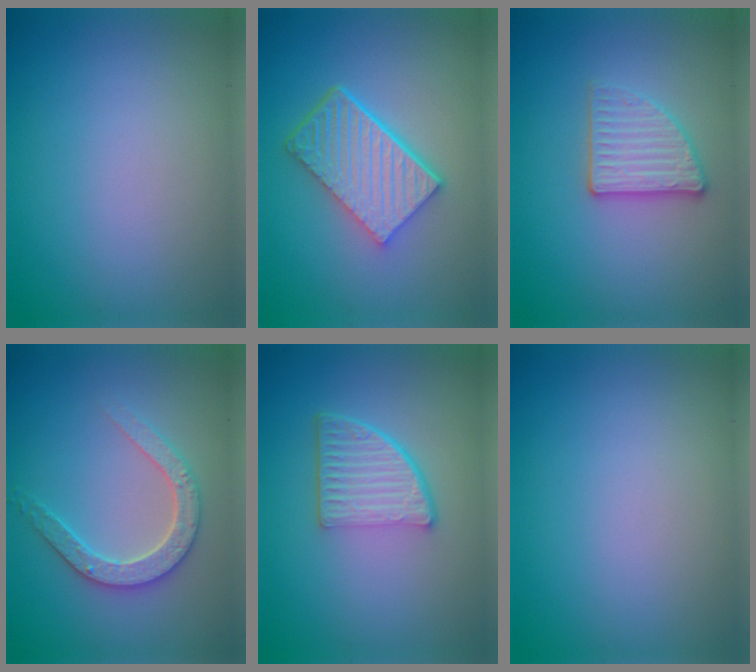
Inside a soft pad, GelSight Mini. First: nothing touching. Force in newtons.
{"total": 6.6, "press": 4.5, "slide": 4.9}
{"total": 2.9, "press": 2.7, "slide": 1.1}
{"total": 3.0, "press": 2.9, "slide": 0.6}
{"total": 4.8, "press": 3.3, "slide": 3.4}
{"total": 0.0}